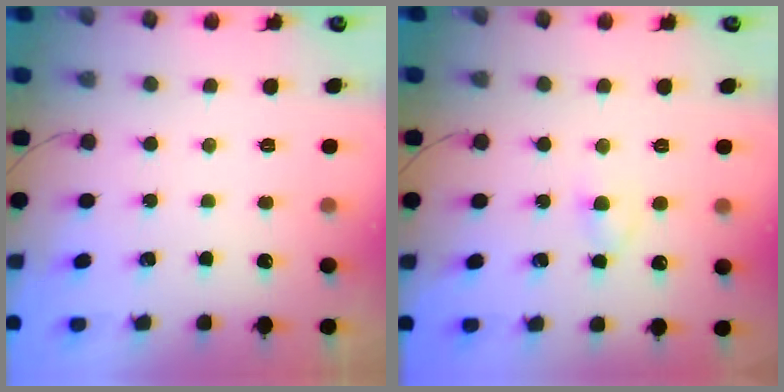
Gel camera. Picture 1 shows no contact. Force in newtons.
{"total": 2.5, "press": 2.3, "slide": 1.0}